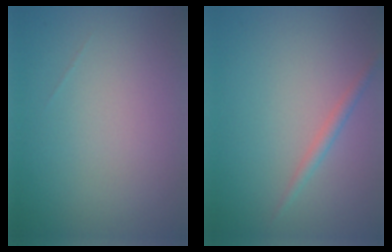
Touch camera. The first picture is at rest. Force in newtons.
{"total": 1.3, "press": 1.3, "slide": 0.0}